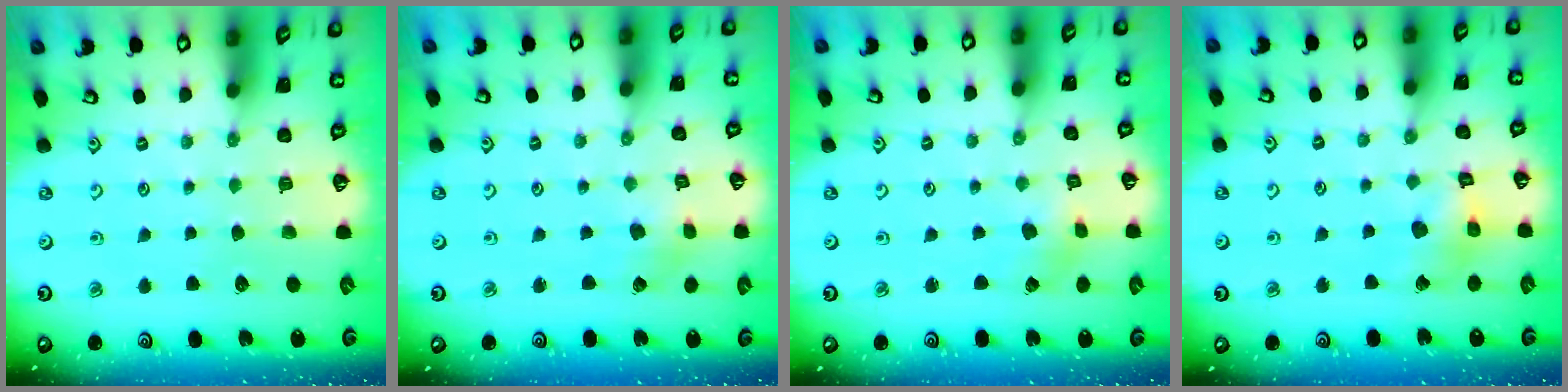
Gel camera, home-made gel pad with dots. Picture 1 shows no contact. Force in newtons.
{"total": 2.6, "press": 2.6, "slide": 0.4}
{"total": 0.9, "press": 0.8, "slide": 0.2}
{"total": 8.4, "press": 8.4, "slide": 0.9}